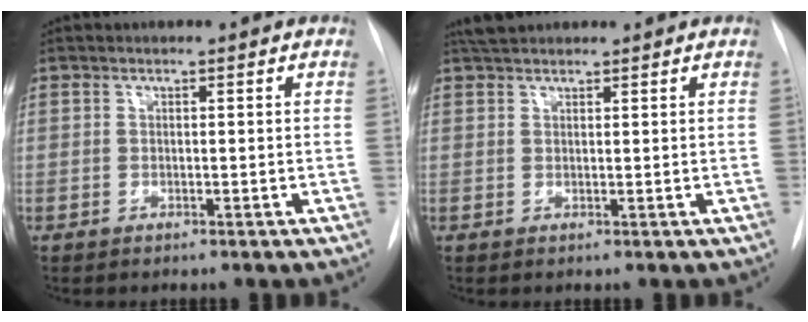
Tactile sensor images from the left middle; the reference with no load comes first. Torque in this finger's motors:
{"motor_torque": [0.24, -0.23, 0.00, 0.01]}